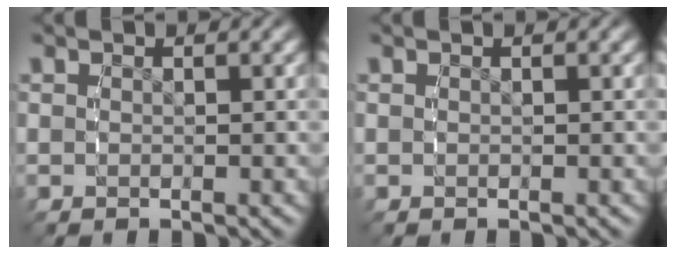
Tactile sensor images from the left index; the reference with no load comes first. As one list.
[{"total": 0.0}]